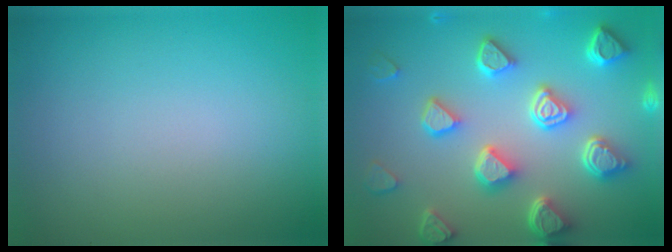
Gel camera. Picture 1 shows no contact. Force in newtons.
{"total": 7.4, "press": 5.9, "slide": 4.4}